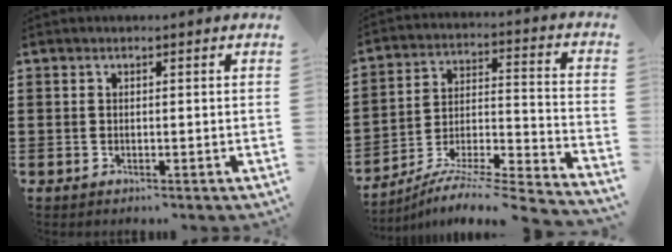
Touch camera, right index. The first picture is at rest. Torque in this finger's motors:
{"motor_torque": [0.92, 0.97, -0.02, -0.02]}